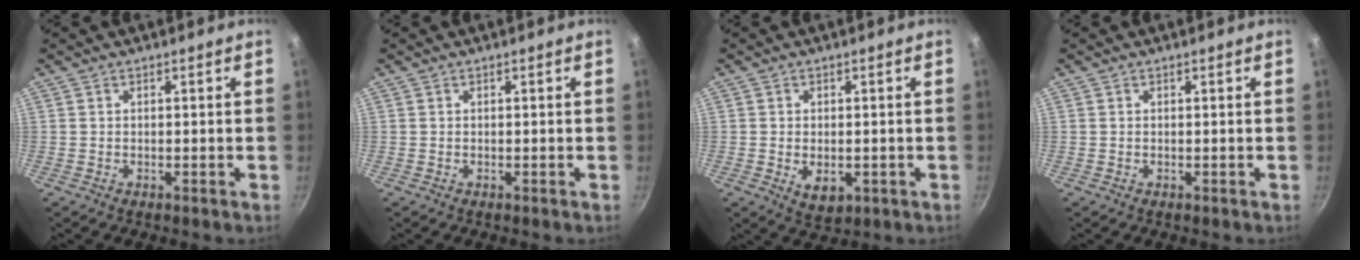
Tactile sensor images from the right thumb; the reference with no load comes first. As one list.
[{"total": 0.0}, {"total": 5.0, "force": [-1.0, 3.3, 3.7], "torque": [-0.051, -0.008, -0.006]}, {"total": 0.0}]